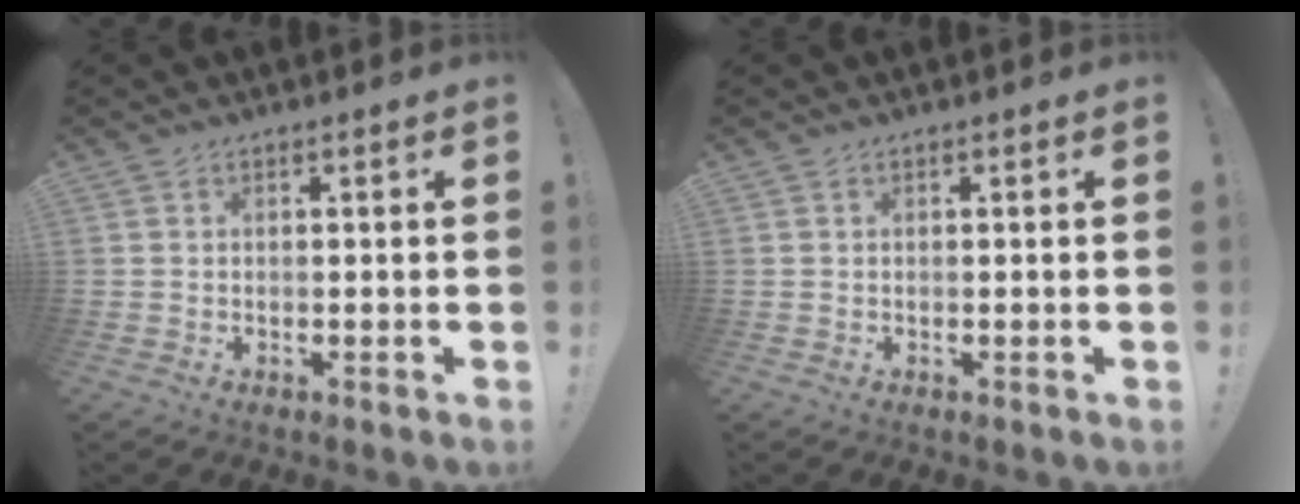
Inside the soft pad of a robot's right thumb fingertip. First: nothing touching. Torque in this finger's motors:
{"motor_torque": [0.00, 0.00, -0.05, 0.04, 0.02]}